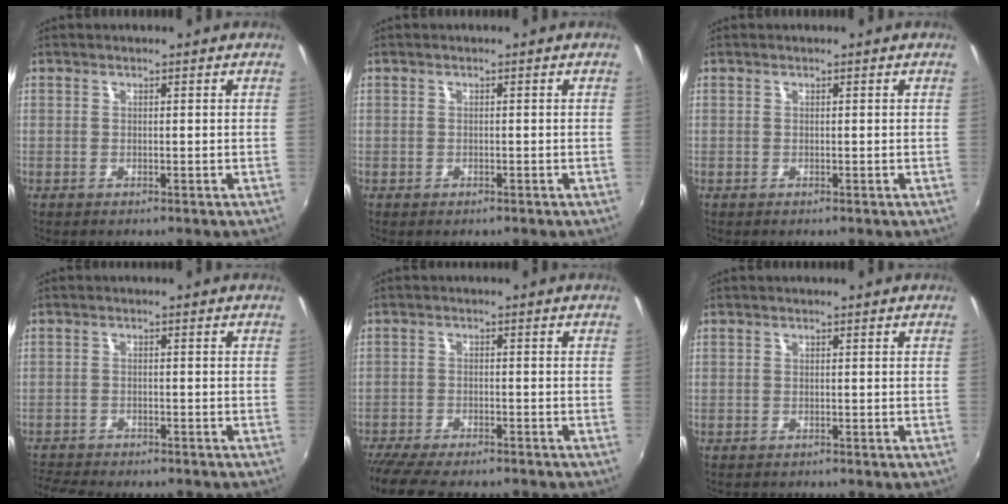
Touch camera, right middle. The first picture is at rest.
{"total": 0.6, "force": [-0.4, 0.4, 0.1], "torque": [-0.003, 0.000, -0.006]}
{"total": 0.0}
{"total": 7.7, "force": [-7.1, 1.6, 2.5], "torque": [-0.074, -0.020, -0.115]}
{"total": 10.4, "force": [-9.0, 2.0, 4.7], "torque": [-0.108, -0.034, -0.148]}
{"total": 0.5, "force": [-0.5, 0.2, -0.1], "torque": [0.000, 0.001, -0.007]}